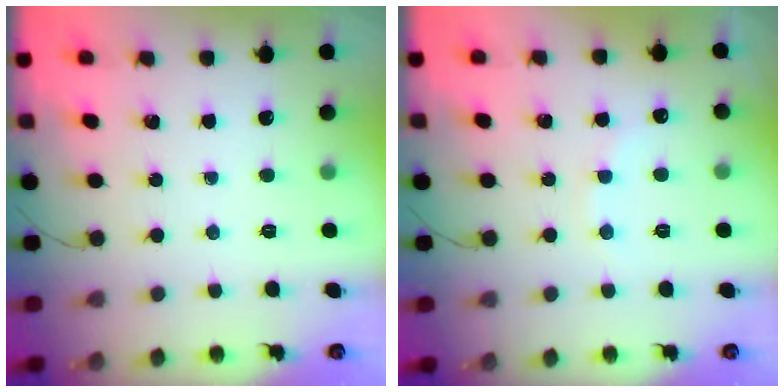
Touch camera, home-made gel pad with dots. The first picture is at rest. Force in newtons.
{"total": 7.3, "press": 7.2, "slide": 1.4}